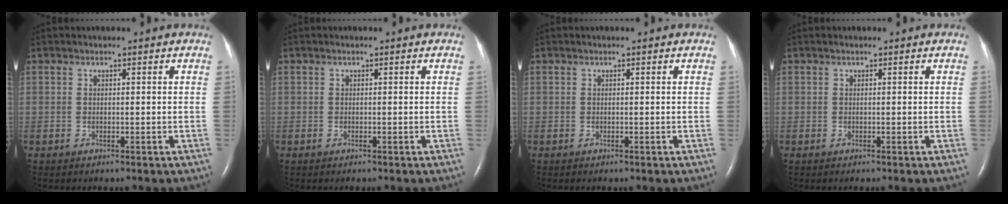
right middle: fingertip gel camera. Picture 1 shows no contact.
{"total": 0.0}
{"total": 0.0}
{"total": 0.0}